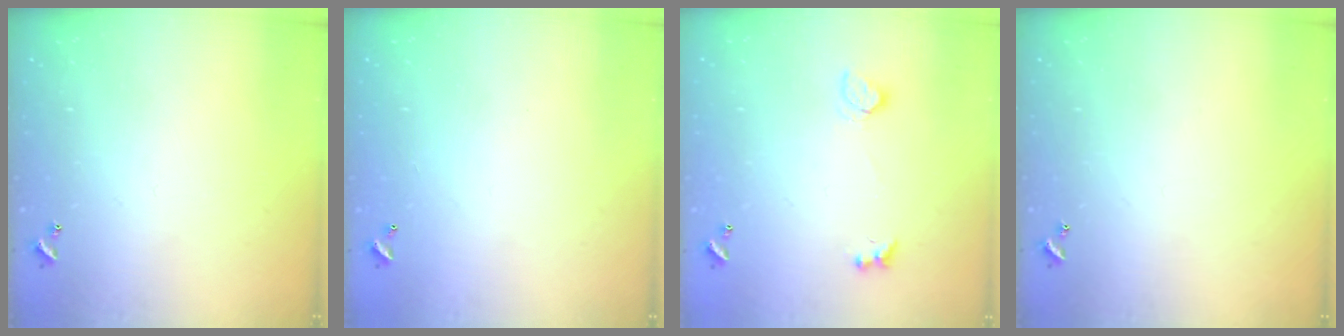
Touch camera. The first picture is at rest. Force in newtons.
{"total": 2.8, "press": 2.8, "slide": 0.1}
{"total": 2.3, "press": 1.9, "slide": 1.1}
{"total": 0.0}